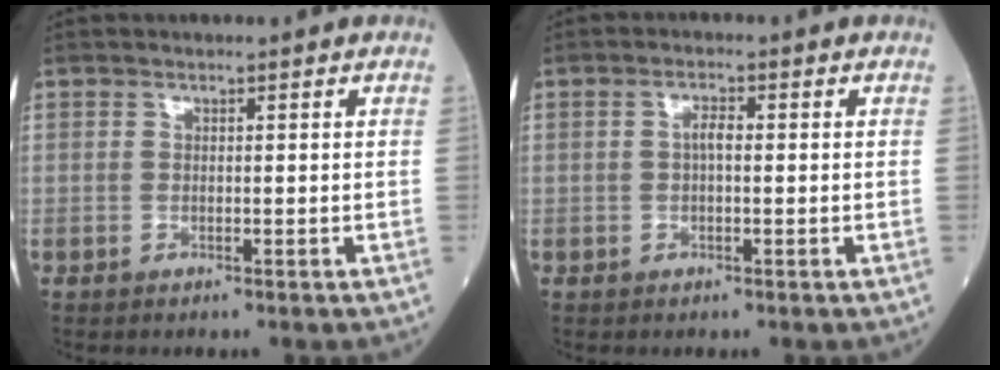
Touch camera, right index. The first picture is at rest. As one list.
[{"total": 2.0, "force": [0.1, 0.7, 1.8], "torque": [-0.034, 0.006, 0.000]}]